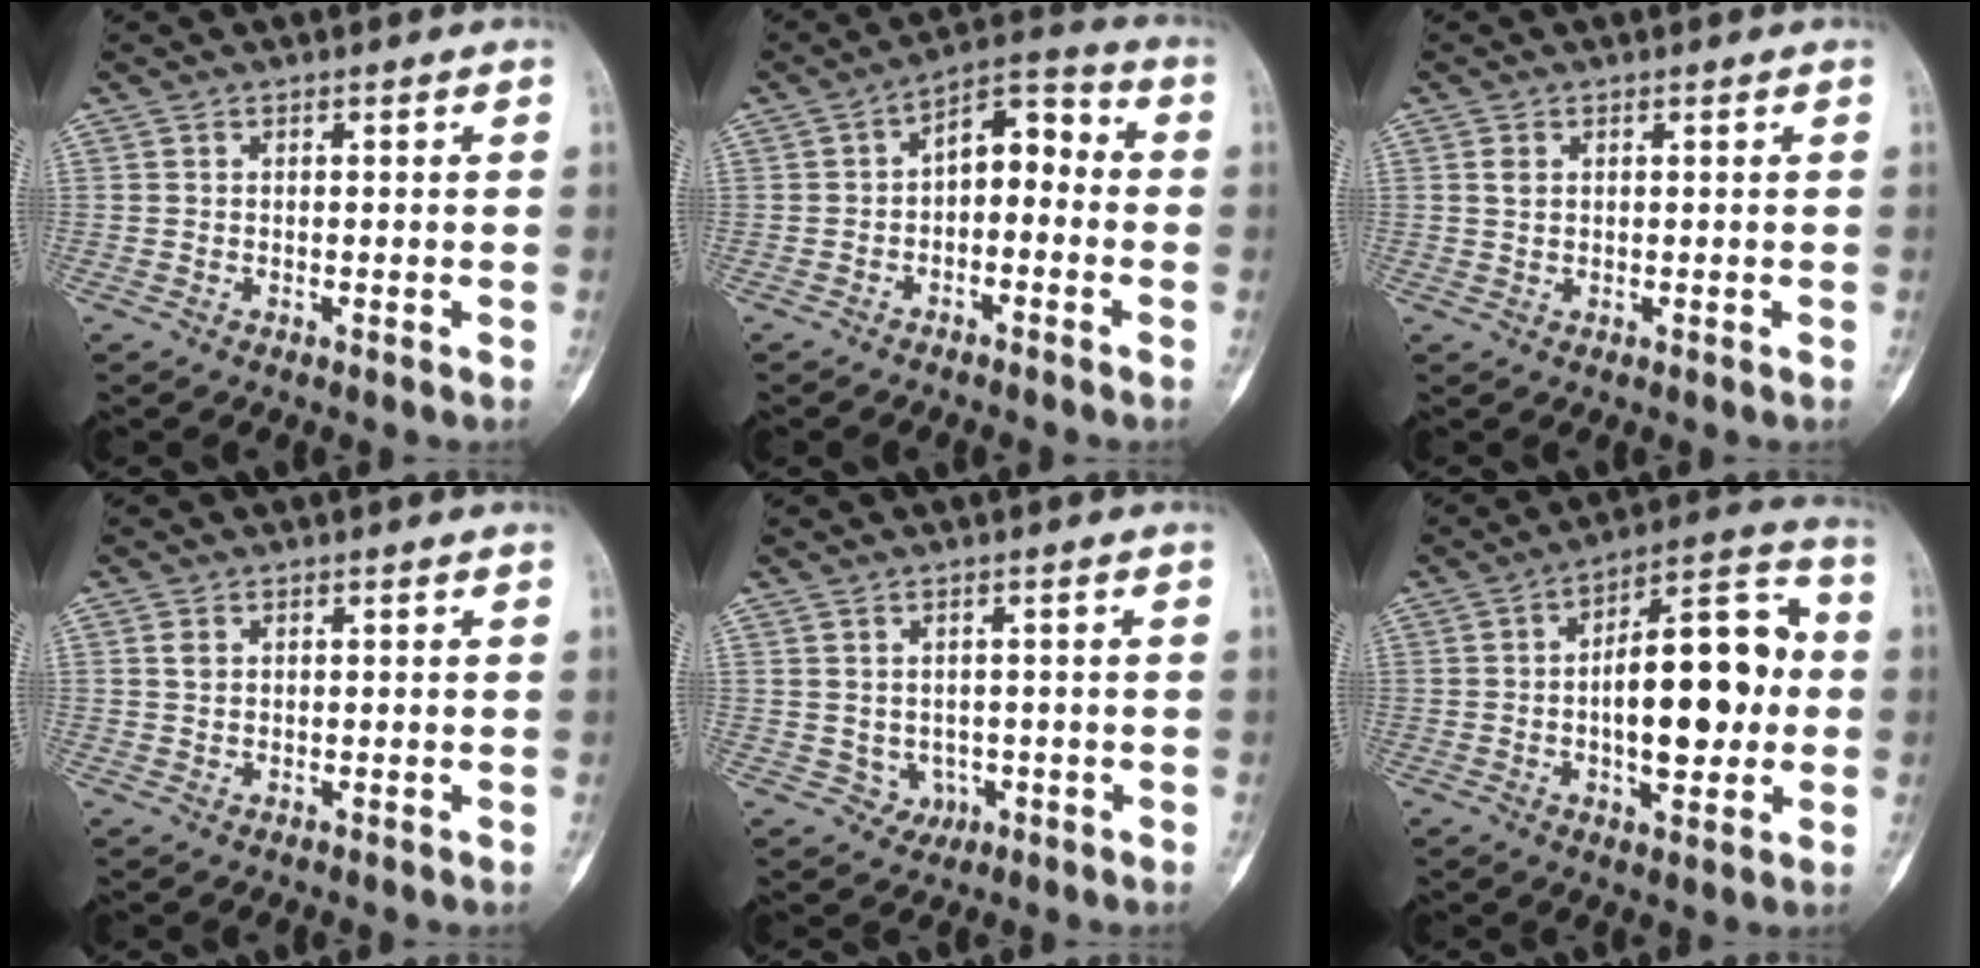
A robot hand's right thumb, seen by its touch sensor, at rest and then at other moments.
{"total": 8.4, "force": [-1.1, 5.0, 6.6], "torque": [-0.071, 0.046, -0.034]}
{"total": 1.6, "force": [0.5, 1.0, 1.0], "torque": [-0.015, -0.001, 0.011]}
{"total": 1.5, "force": [0.5, 1.0, 0.9], "torque": [-0.013, -0.001, 0.012]}
{"total": 3.1, "force": [-0.4, 2.9, 1.2], "torque": [-0.005, 0.003, 0.002]}
{"total": 18.9, "force": [-0.4, 8.4, 16.9], "torque": [-0.225, 0.029, -0.010]}